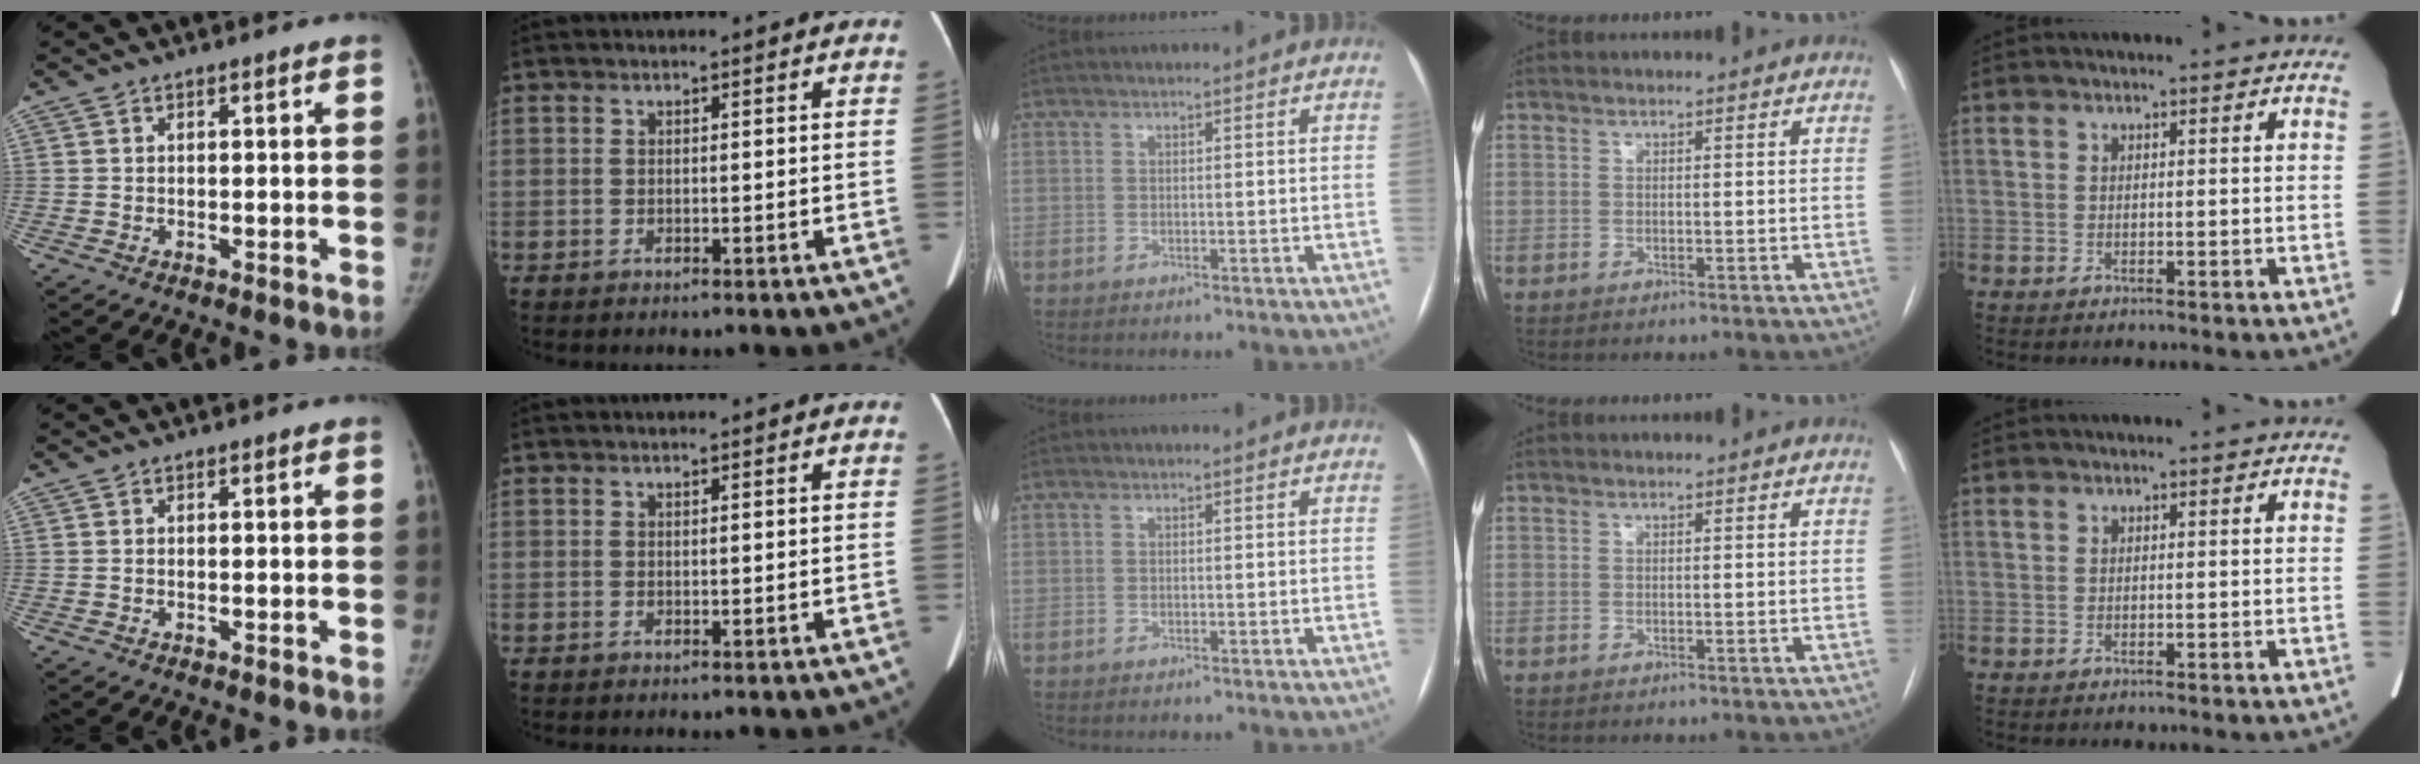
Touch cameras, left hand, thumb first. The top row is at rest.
{}